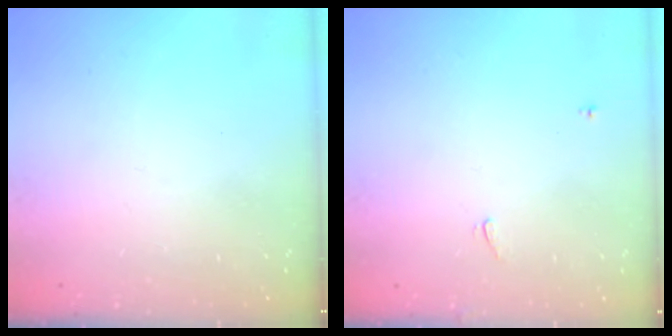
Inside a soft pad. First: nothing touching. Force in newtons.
{"total": 1.7, "press": 1.7, "slide": 0.3}